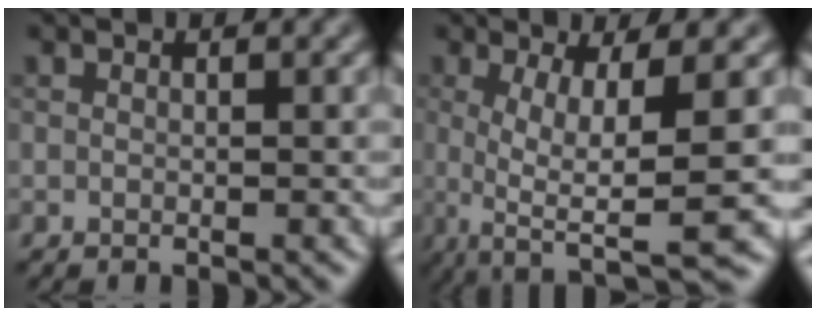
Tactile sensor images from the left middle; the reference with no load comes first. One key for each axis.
{"total": 8.9, "fx": -1.4, "fy": 2.0, "fz": 8.6, "tx": -0.129, "ty": -0.003, "tz": -0.018}